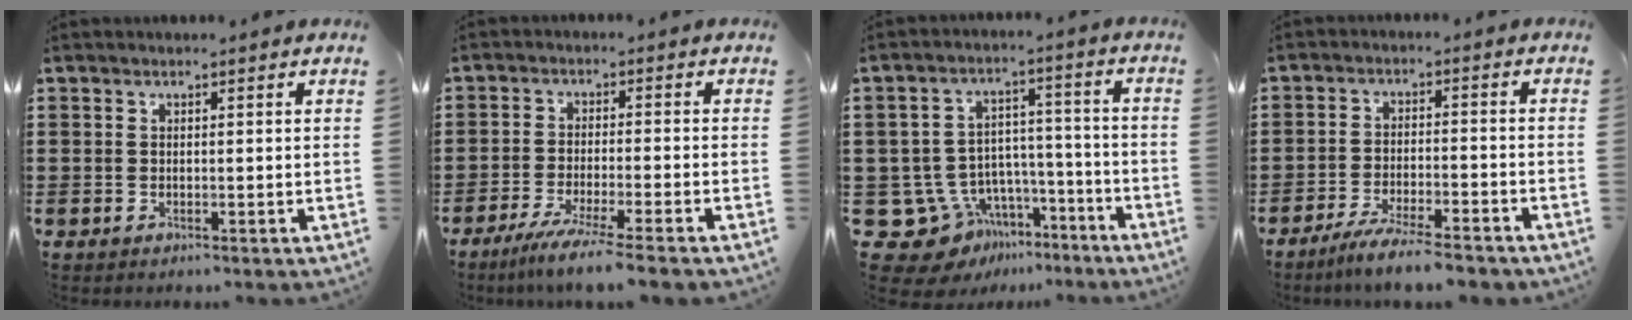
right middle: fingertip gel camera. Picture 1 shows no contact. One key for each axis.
{"total": 5.0, "fx": -4.2, "fy": -0.6, "fz": 2.7, "tx": -0.055, "ty": -0.020, "tz": -0.080}
{"total": 9.7, "fx": -6.4, "fy": 7.1, "fz": 1.7, "tx": -0.060, "ty": 0.015, "tz": -0.111}
{"total": 5.6, "fx": -4.9, "fy": 0.2, "fz": 2.6, "tx": -0.062, "ty": -0.012, "tz": -0.096}